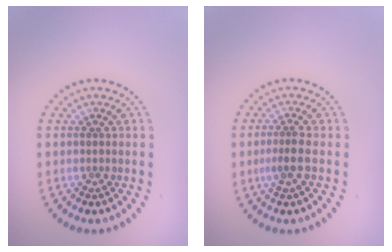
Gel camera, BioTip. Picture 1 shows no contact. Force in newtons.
{"total": 1.9, "press": 1.6, "slide": 1.0}